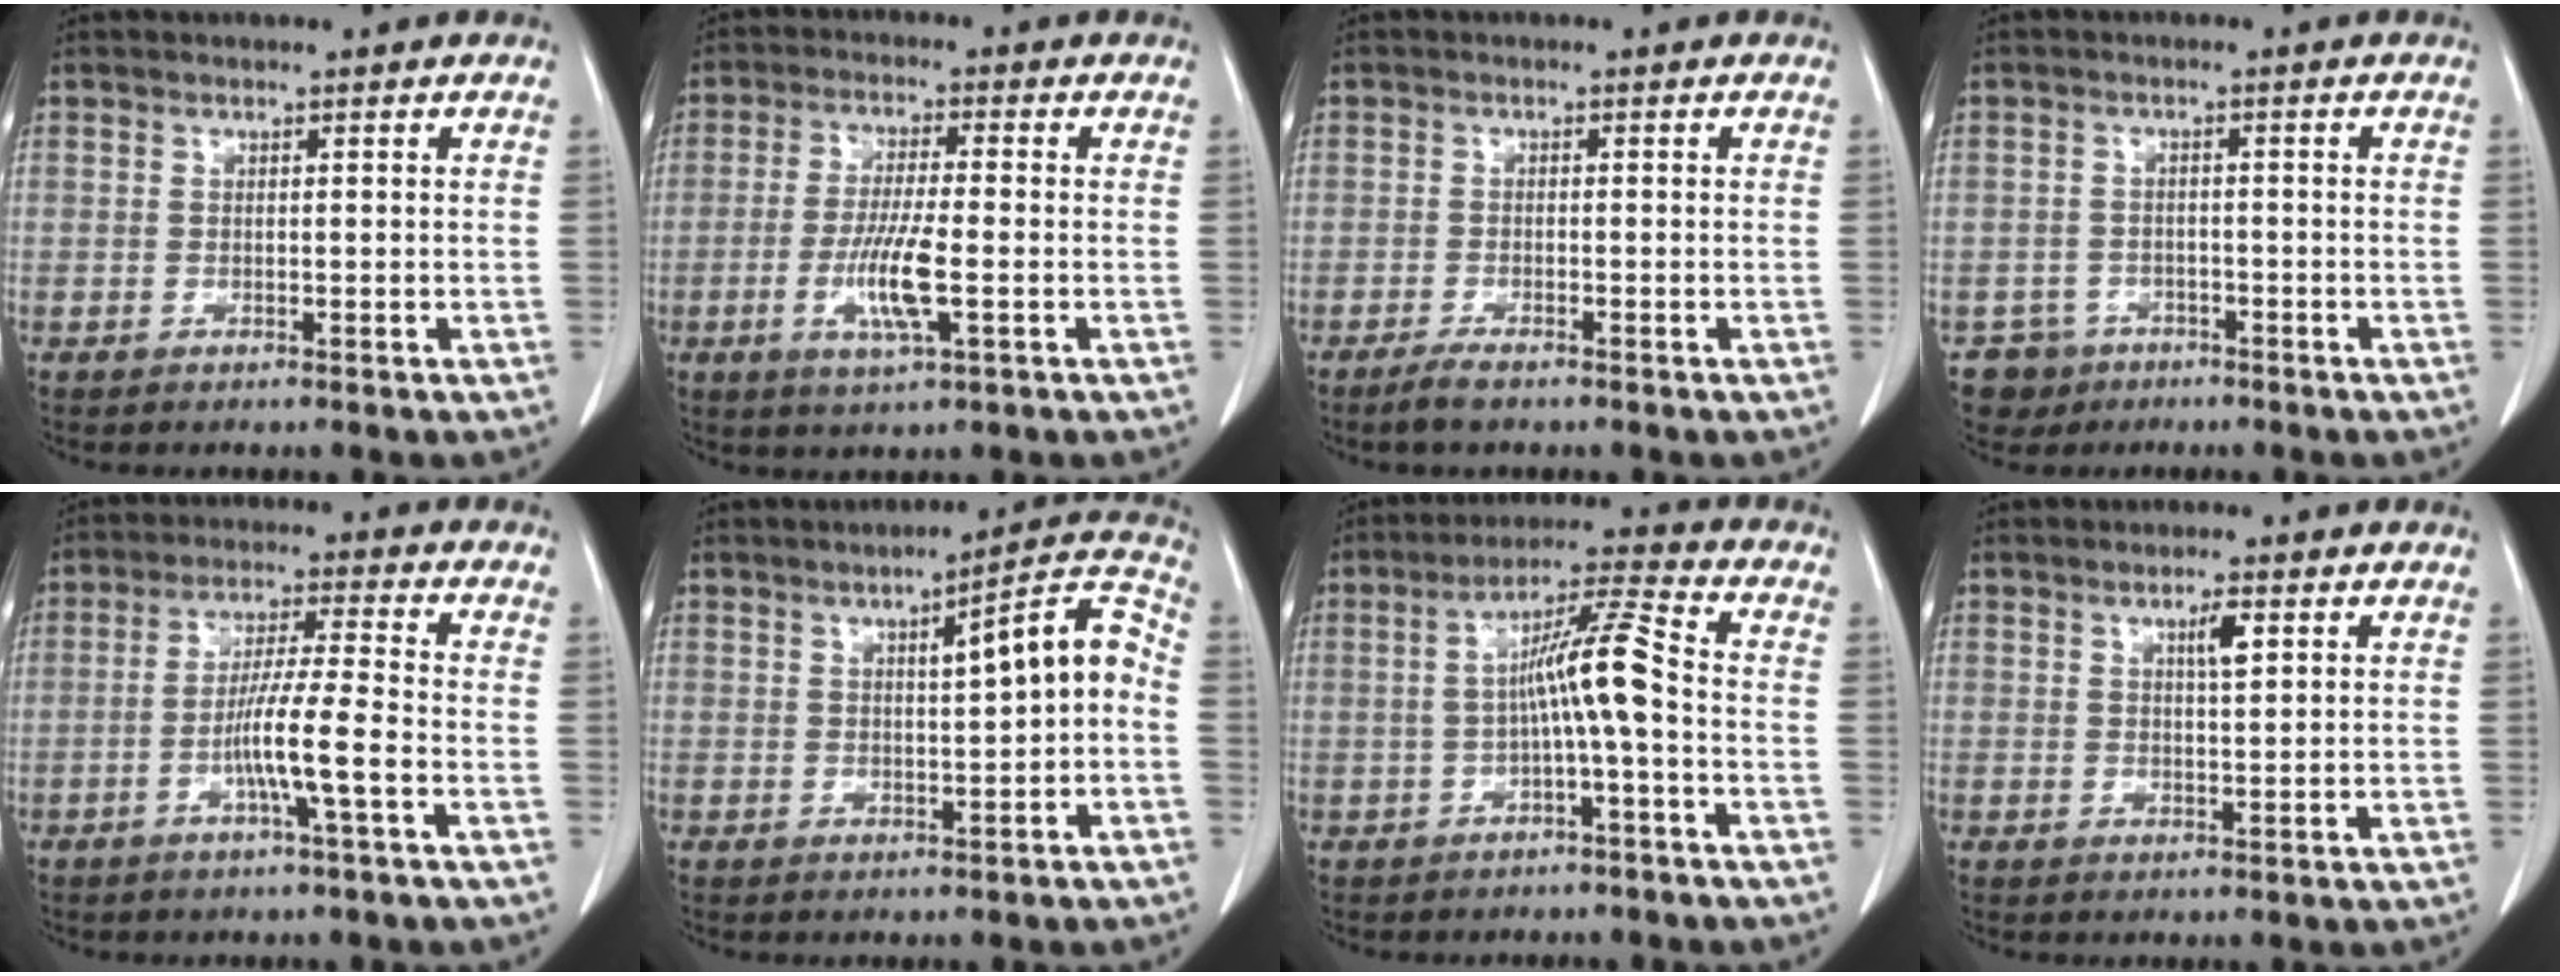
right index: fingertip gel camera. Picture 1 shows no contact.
{"total": 8.0, "force": [-2.1, 0.8, 7.7], "torque": [-0.151, -0.012, -0.040]}
{"total": 2.4, "force": [-1.9, 0.4, 1.4], "torque": [-0.035, -0.005, -0.035]}
{"total": 4.5, "force": [-2.7, 3.6, -0.5], "torque": [0.011, 0.010, -0.043]}
{"total": 8.0, "force": [-2.7, -0.5, 7.4], "torque": [-0.138, 0.000, -0.052]}
{"total": 8.5, "force": [0.3, 1.1, 8.4], "torque": [-0.110, 0.027, 0.001]}
{"total": 8.0, "force": [-0.9, 0.0, 8.0], "torque": [-0.141, 0.021, -0.019]}
{"total": 3.0, "force": [1.3, 0.5, 2.6], "torque": [-0.045, 0.000, 0.020]}